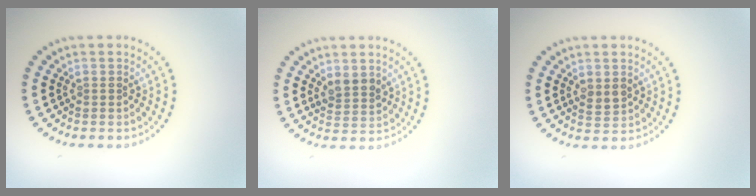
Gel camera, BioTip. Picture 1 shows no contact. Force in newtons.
{"total": 2.0, "press": 1.8, "slide": 0.8}
{"total": 1.6, "press": 1.6, "slide": 0.1}